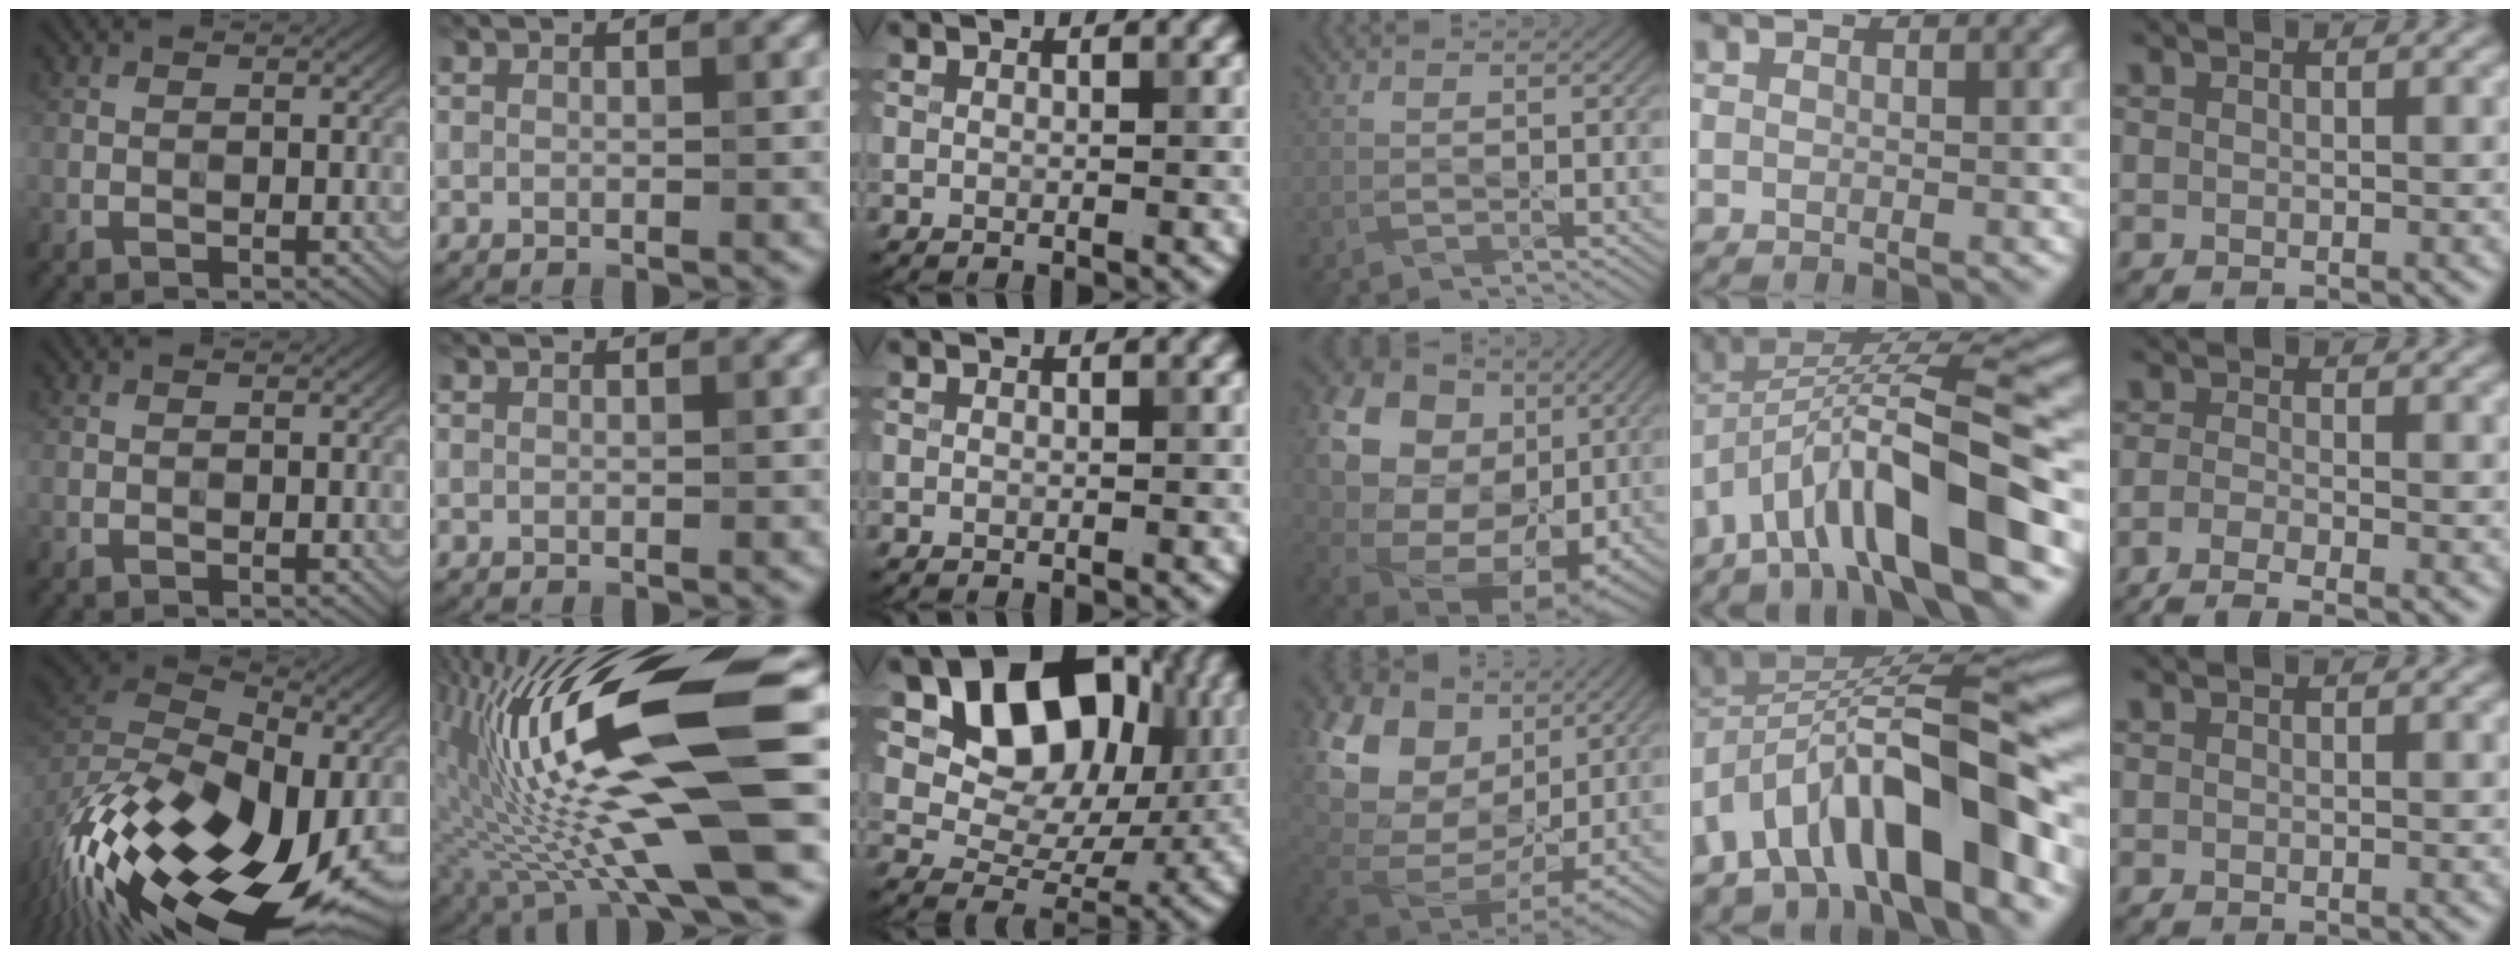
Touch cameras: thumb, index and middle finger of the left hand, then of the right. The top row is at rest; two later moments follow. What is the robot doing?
{"motion": "wipe", "object": "glass cup"}